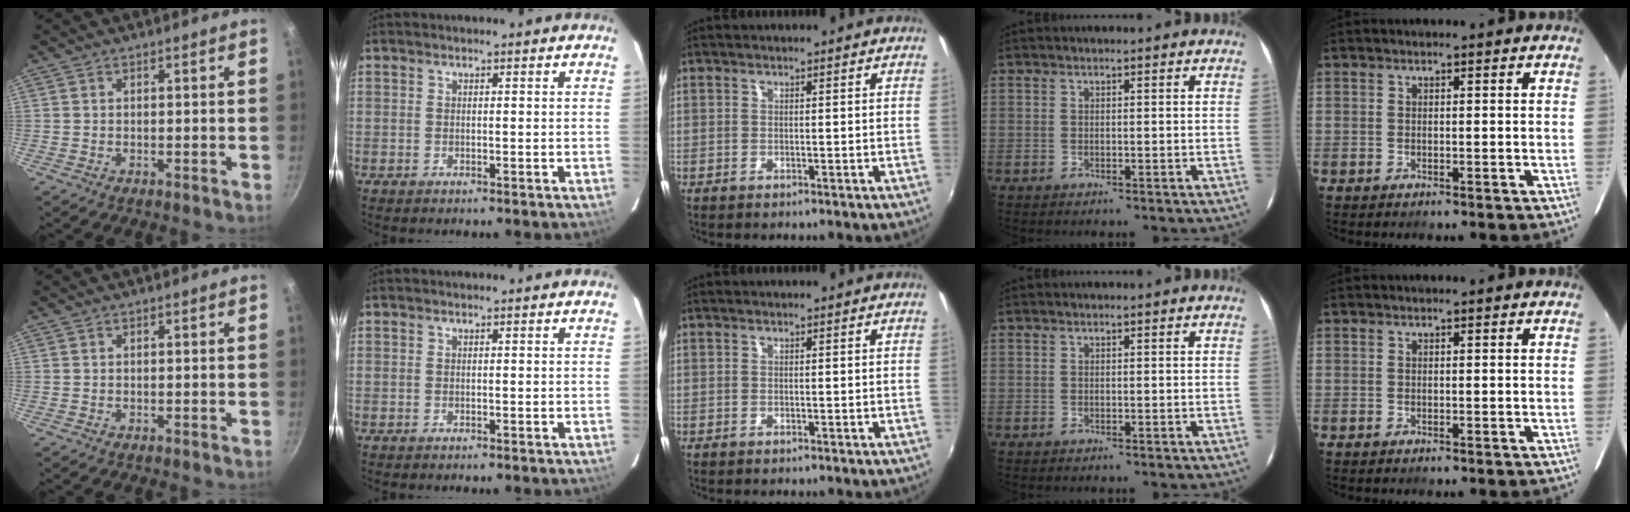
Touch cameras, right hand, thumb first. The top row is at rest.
{}